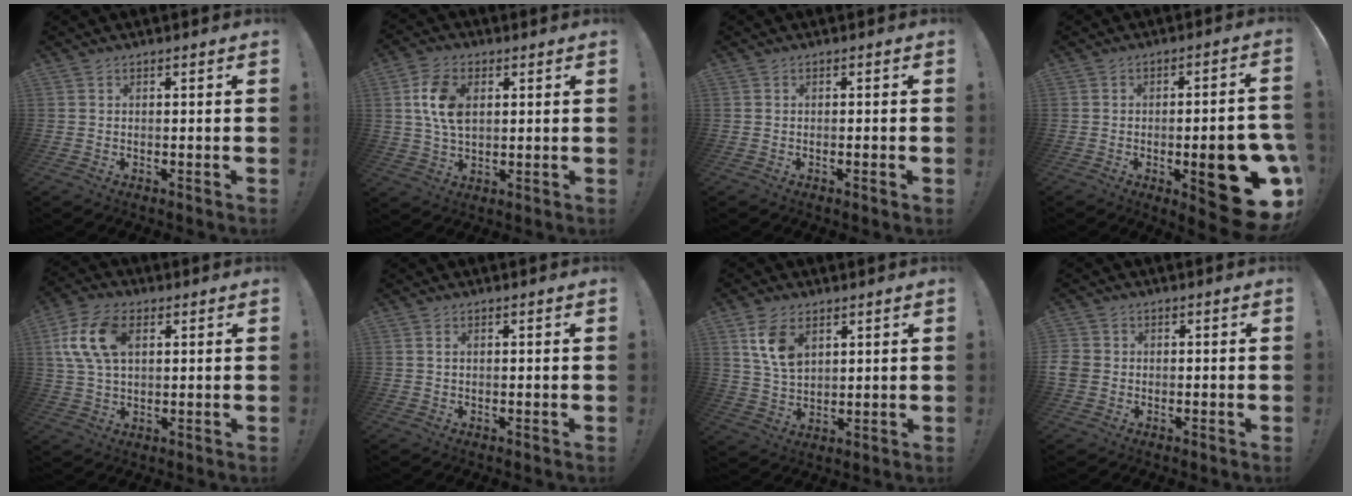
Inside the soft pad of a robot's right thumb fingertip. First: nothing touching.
{"total": 10.8, "force": [2.5, 7.1, 7.8], "torque": [-0.148, 0.004, 0.046]}
{"total": 1.2, "force": [-0.5, -0.2, 1.1], "torque": [-0.025, 0.002, -0.009]}
{"total": 20.9, "force": [-6.4, 7.1, 18.6], "torque": [-0.218, 0.022, -0.073]}
{"total": 13.7, "force": [3.8, 8.5, 10.0], "torque": [-0.205, 0.007, 0.074]}
{"total": 0.8, "force": [0.3, 0.4, 0.6], "torque": [-0.010, 0.000, 0.004]}
{"total": 9.4, "force": [4.6, 5.8, 5.8], "torque": [-0.111, -0.011, 0.089]}
{"total": 3.6, "force": [-0.4, 3.5, 0.7], "torque": [-0.036, 0.009, -0.004]}